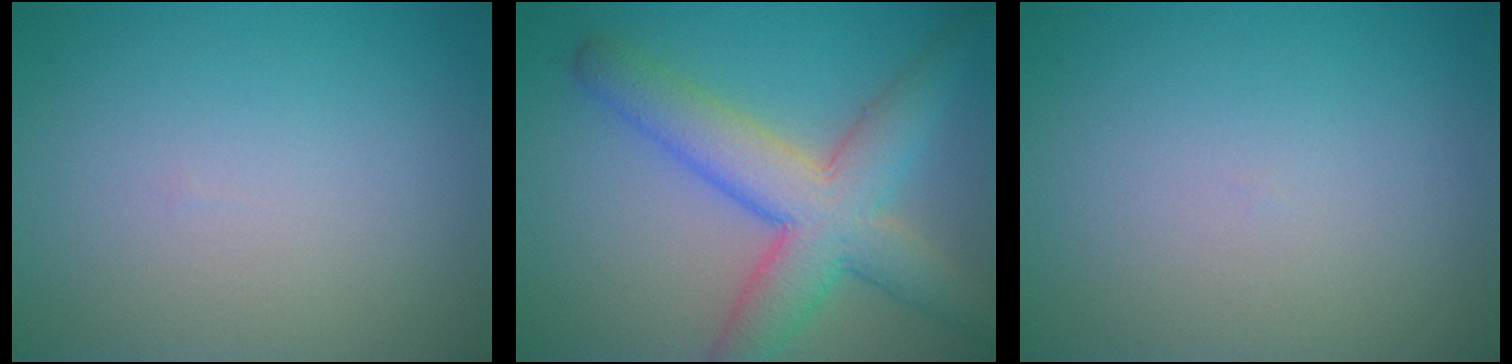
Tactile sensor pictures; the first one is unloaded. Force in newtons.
{"total": 7.7, "press": 7.7, "slide": 0.3}
{"total": 0.0}